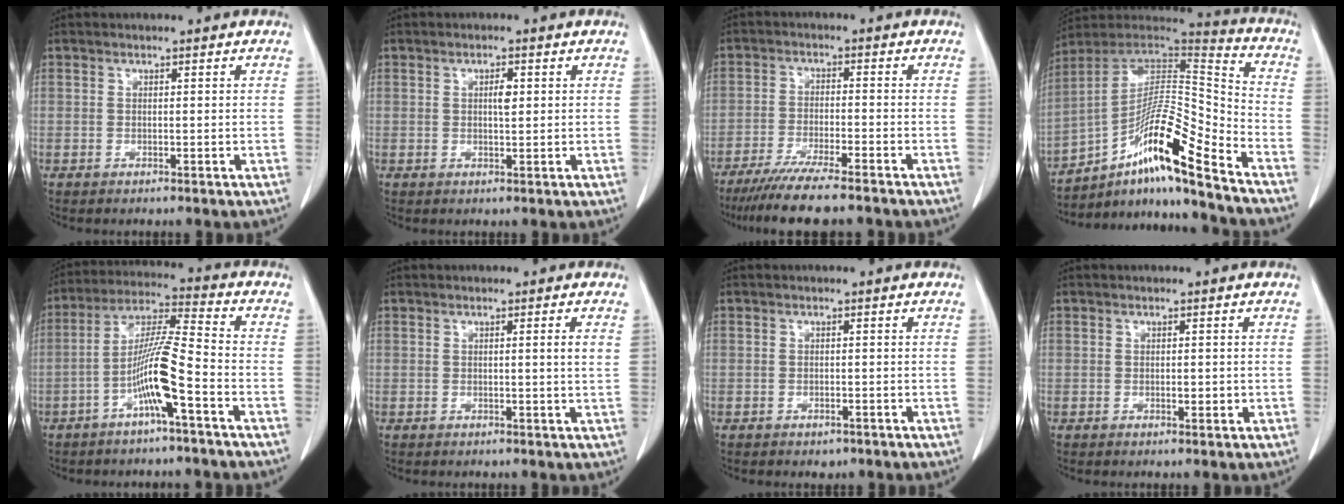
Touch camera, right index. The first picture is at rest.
{"total": 2.0, "force": [0.4, 0.5, 1.8], "torque": [-0.034, 0.001, 0.008]}
{"total": 10.8, "force": [-8.9, 0.3, 6.0], "torque": [-0.091, -0.027, -0.142]}
{"total": 18.6, "force": [-11.4, 1.2, 14.7], "torque": [-0.263, 0.009, -0.194]}
{"total": 10.0, "force": [-4.1, -0.2, 9.1], "torque": [-0.179, 0.012, -0.080]}
{"total": 1.7, "force": [0.4, -0.4, 1.6], "torque": [-0.024, -0.002, 0.006]}
{"total": 1.3, "force": [-0.8, 0.9, 0.6], "torque": [-0.012, 0.001, -0.002]}
{"total": 1.3, "force": [-0.2, 0.5, 1.2], "torque": [-0.019, -0.001, -0.001]}